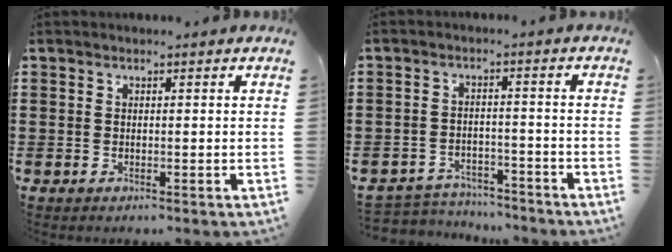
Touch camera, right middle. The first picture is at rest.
{"total": 3.6, "force": [-3.6, 0.6, 0.0], "torque": [-0.008, 0.003, -0.077]}